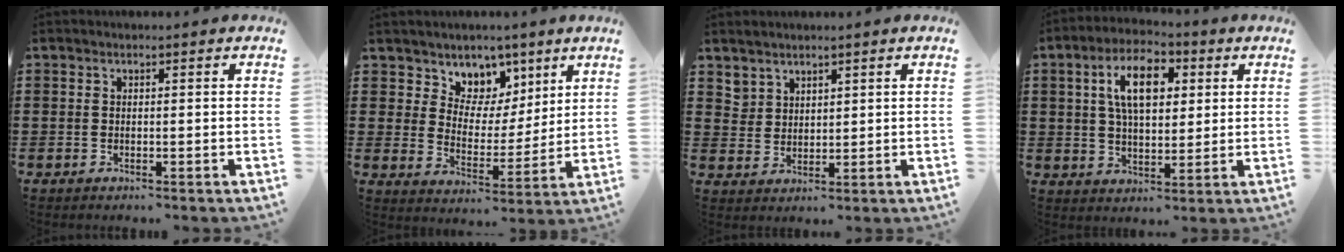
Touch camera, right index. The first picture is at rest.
{"total": 6.7, "force": [4.4, 5.0, -0.4], "torque": [-0.038, -0.032, 0.081]}
{"total": 3.0, "force": [2.6, 1.6, 0.0], "torque": [-0.010, 0.002, 0.052]}
{"total": 9.0, "force": [2.8, 4.6, 7.2], "torque": [-0.145, 0.015, 0.046]}